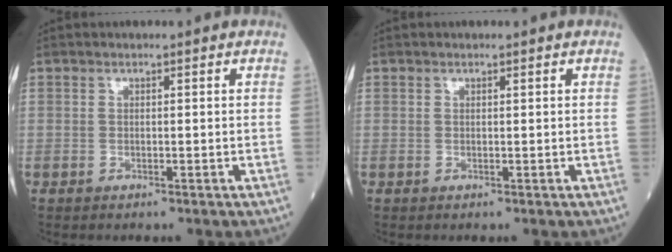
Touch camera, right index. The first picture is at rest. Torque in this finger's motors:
{"motor_torque": [-0.07, -0.04, -0.03, -0.01]}